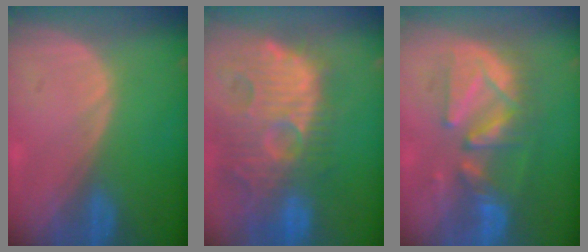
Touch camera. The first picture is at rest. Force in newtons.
{"total": 14.4, "press": 12.6, "slide": 7.0}
{"total": 9.2, "press": 9.2, "slide": 0.3}